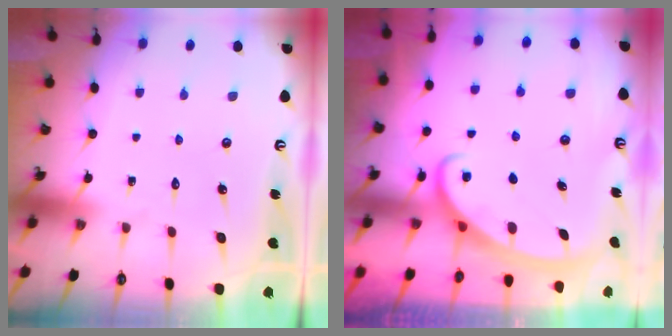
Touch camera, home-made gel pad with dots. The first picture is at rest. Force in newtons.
{"total": 2.6, "press": 2.6, "slide": 0.4}